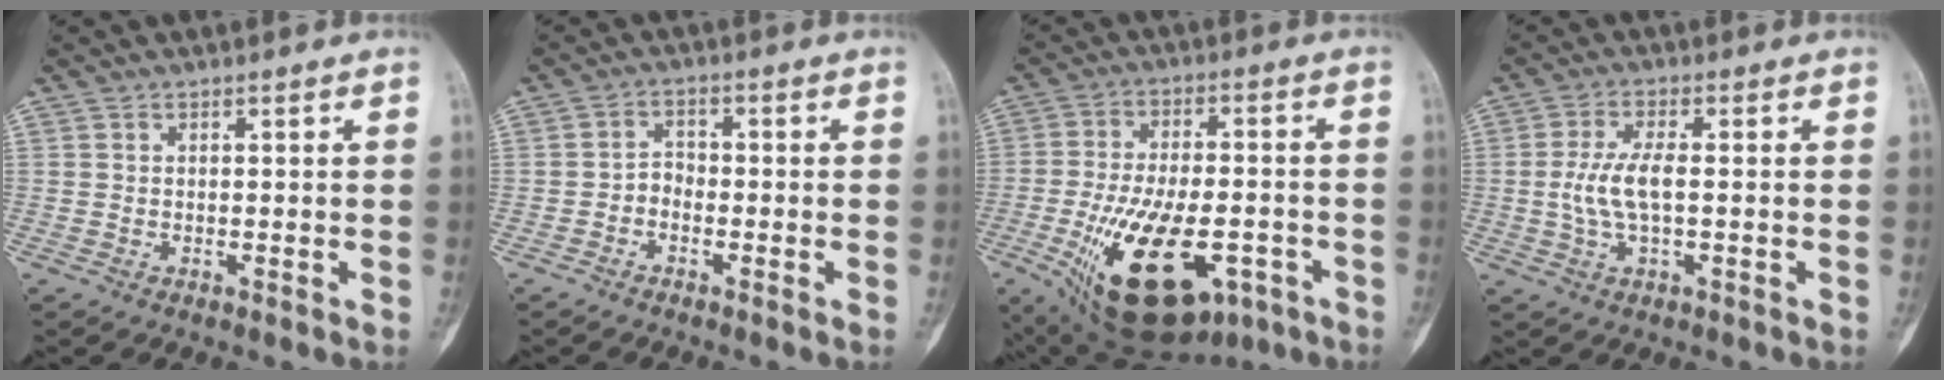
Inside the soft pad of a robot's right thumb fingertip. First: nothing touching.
{"total": 2.6, "force": [-1.3, 1.9, 1.2], "torque": [-0.009, 0.017, -0.030]}
{"total": 21.9, "force": [-8.5, 10.8, 17.1], "torque": [-0.304, 0.006, -0.115]}
{"total": 6.4, "force": [-0.2, 2.4, 5.9], "torque": [-0.132, 0.008, -0.007]}